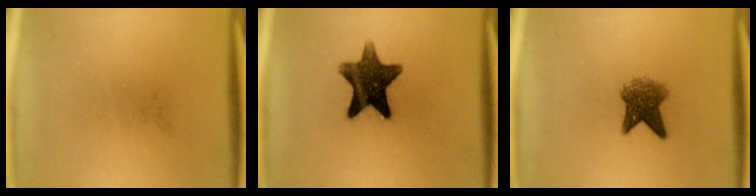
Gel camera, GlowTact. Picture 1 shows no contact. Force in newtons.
{"total": 12.2}
{"total": 5.2}